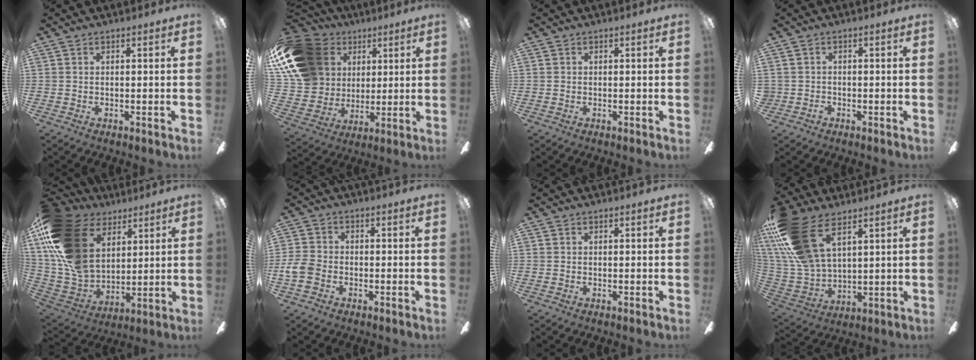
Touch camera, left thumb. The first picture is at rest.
{"total": 20.8, "force": [7.9, 16.5, 10.0], "torque": [-0.209, -0.022, 0.161]}
{"total": 0.0}
{"total": 1.6, "force": [-1.0, 1.3, 0.1], "torque": [-0.001, 0.002, -0.021]}
{"total": 22.0, "force": [8.6, 15.0, 13.6], "torque": [-0.311, -0.028, 0.161]}
{"total": 5.6, "force": [-2.3, 4.0, 3.2], "torque": [-0.075, 0.011, -0.042]}
{"total": 0.0}
{"total": 22.1, "force": [12.3, 11.1, 14.6], "torque": [-0.343, -0.054, 0.225]}